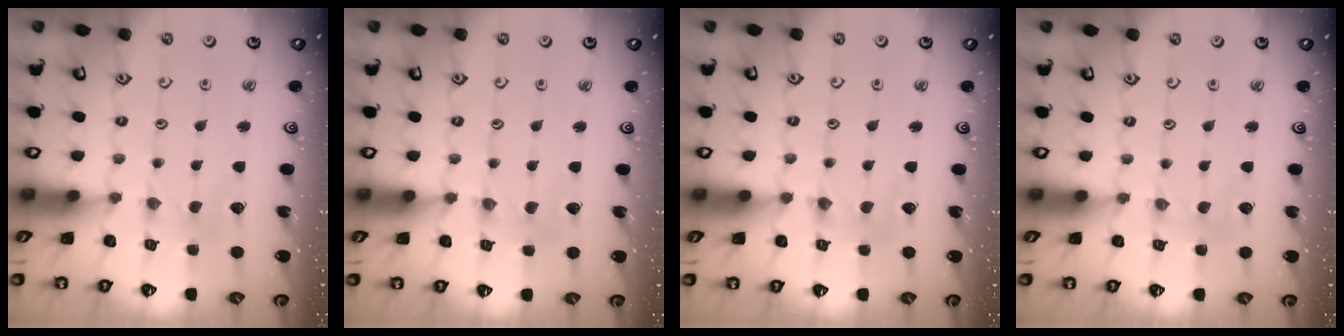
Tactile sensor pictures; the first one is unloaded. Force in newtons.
{"total": 1.7, "press": 1.7, "slide": 0.4}
{"total": 0.9, "press": 0.8, "slide": 0.3}
{"total": 1.2, "press": 1.2, "slide": 0.3}